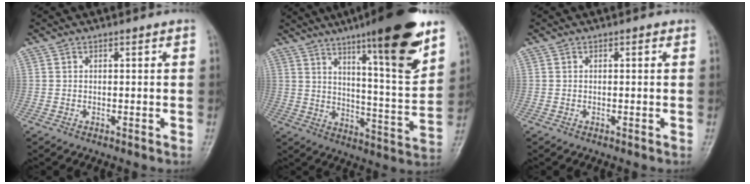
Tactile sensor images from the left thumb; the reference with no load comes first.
{"total": 19.9, "force": [12.0, 2.8, 15.6], "torque": [-0.204, -0.065, 0.184]}
{"total": 0.0}